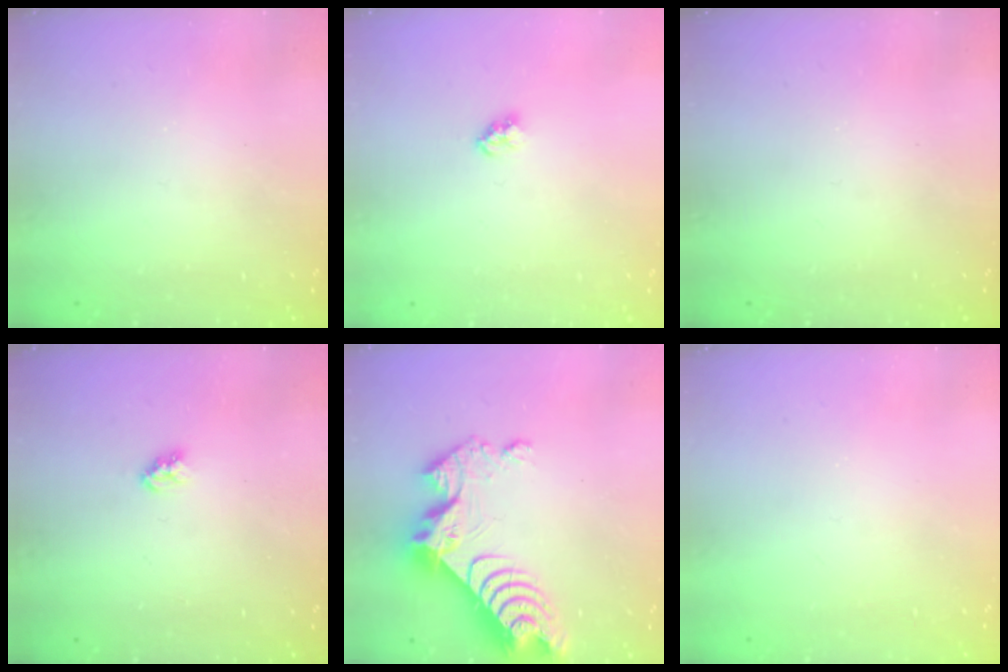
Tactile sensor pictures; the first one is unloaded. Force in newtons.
{"total": 2.5, "press": 2.4, "slide": 0.4}
{"total": 0.0}
{"total": 3.1, "press": 3.1, "slide": 0.4}
{"total": 12.1, "press": 12.0, "slide": 1.1}
{"total": 0.0}